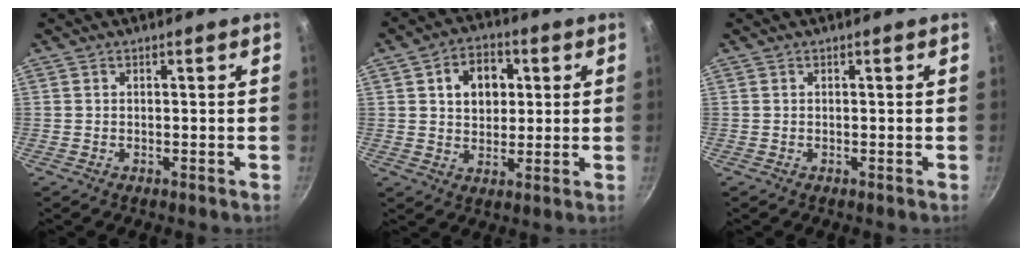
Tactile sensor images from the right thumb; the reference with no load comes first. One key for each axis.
{"total": 9.2, "fx": 2.4, "fy": 6.9, "fz": 5.6, "tx": -0.059, "ty": 0.004, "tz": 0.035}
{"total": 0.0}